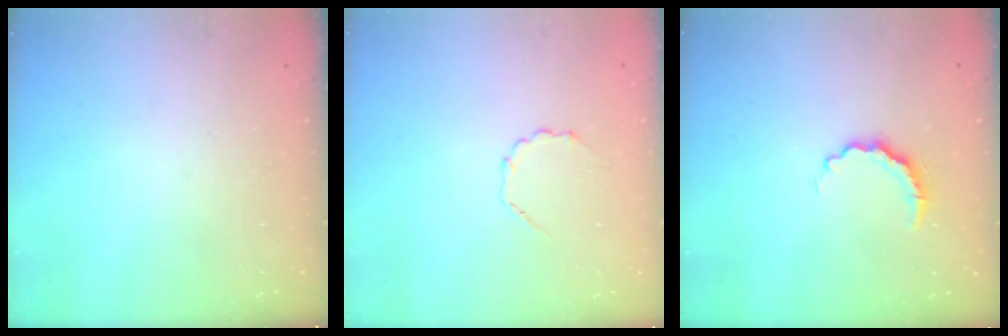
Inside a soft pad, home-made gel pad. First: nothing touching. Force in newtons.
{"total": 3.4, "press": 3.1, "slide": 1.3}
{"total": 5.2, "press": 5.1, "slide": 0.8}